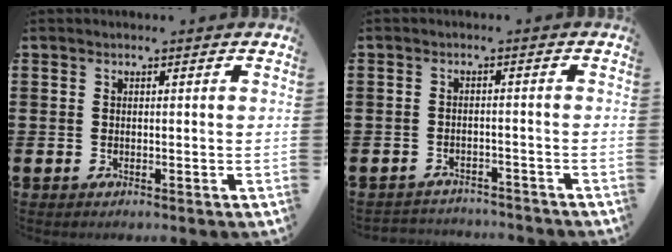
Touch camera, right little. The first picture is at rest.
{"total": 2.1, "force": [-2.1, 0.1, -0.3], "torque": [-0.003, 0.002, -0.047]}